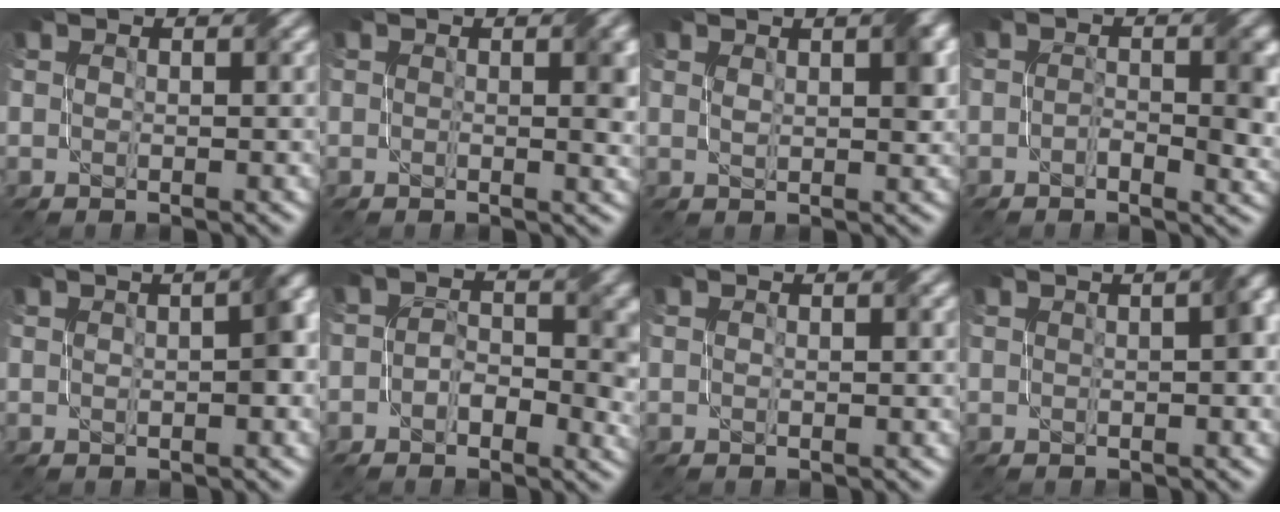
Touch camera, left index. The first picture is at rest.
{"total": 2.6, "force": [0.3, 0.9, 2.4], "torque": [-0.030, -0.001, 0.004]}
{"total": 2.7, "force": [1.1, 0.8, 2.4], "torque": [-0.037, 0.007, 0.021]}
{"total": 3.7, "force": [-0.4, 1.6, 3.3], "torque": [-0.049, -0.003, -0.008]}
{"total": 3.4, "force": [0.2, 1.2, 3.1], "torque": [-0.039, 0.012, 0.007]}
{"total": 4.6, "force": [-0.6, 2.8, 3.5], "torque": [-0.046, -0.002, -0.019]}
{"total": 0.0}
{"total": 2.8, "force": [0.3, 0.7, 2.7], "torque": [-0.032, 0.013, 0.007]}